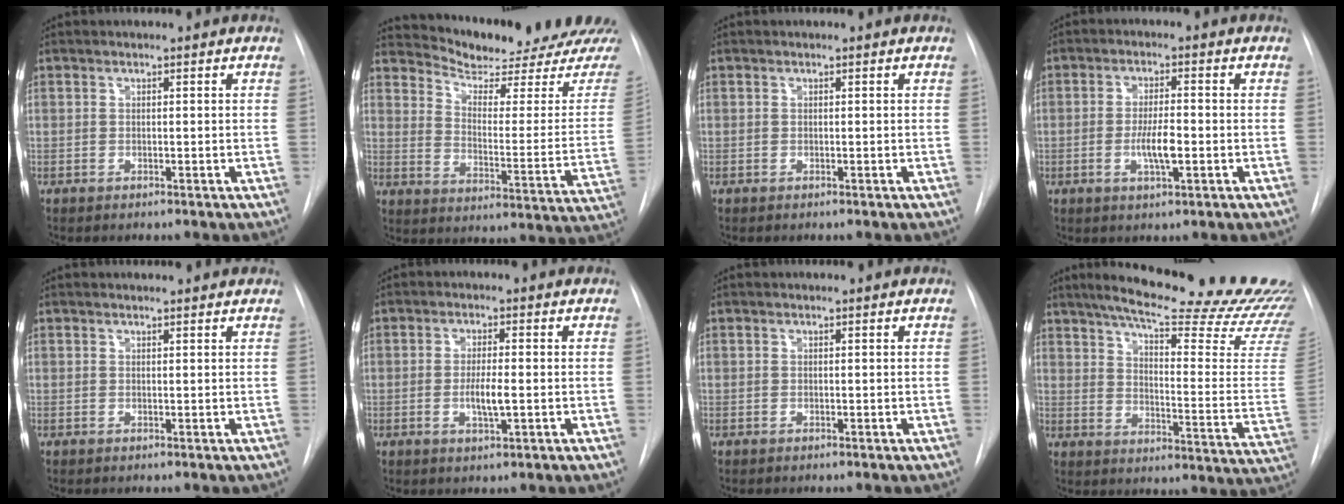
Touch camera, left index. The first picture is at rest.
{"total": 18.8, "force": [18.1, 1.2, 4.9], "torque": [-0.078, -0.099, 0.233]}
{"total": 0.0}
{"total": 4.9, "force": [-1.2, 1.0, 4.7], "torque": [-0.090, -0.004, -0.019]}
{"total": 2.8, "force": [2.7, 0.4, 0.7], "torque": [-0.014, 0.015, 0.029]}
{"total": 3.8, "force": [-0.7, 0.6, 3.7], "torque": [-0.072, -0.005, -0.010]}
{"total": 0.0}
{"total": 27.2, "force": [24.1, 1.6, 12.6], "torque": [-0.188, -0.110, 0.296]}